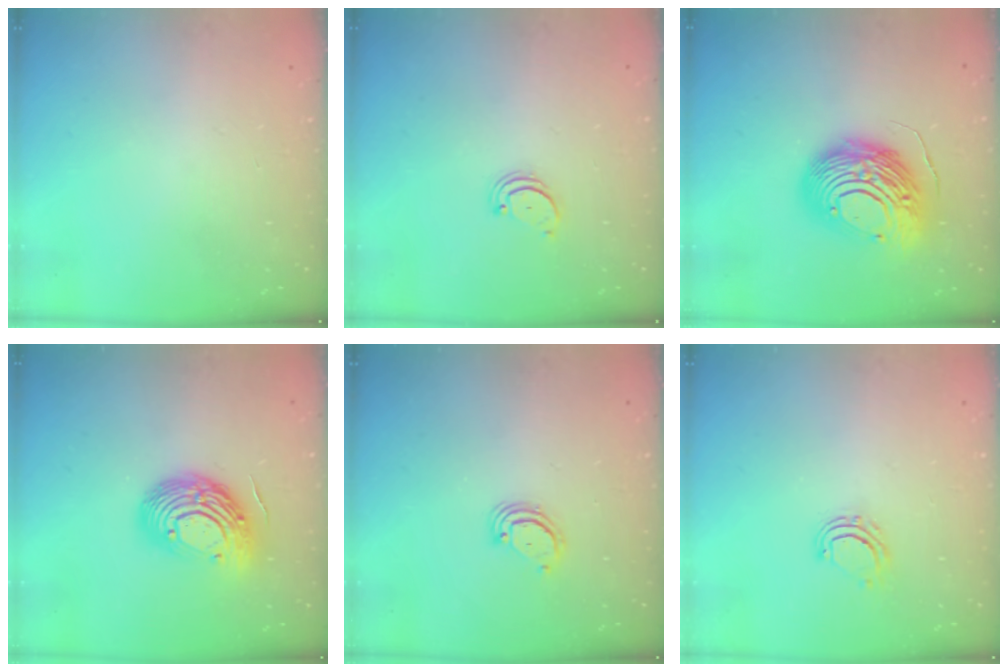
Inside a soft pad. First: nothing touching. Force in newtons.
{"total": 2.2, "press": 2.2, "slide": 0.2}
{"total": 15.4, "press": 15.3, "slide": 1.5}
{"total": 14.9, "press": 14.9, "slide": 1.3}
{"total": 2.8, "press": 2.8, "slide": 0.3}
{"total": 4.5, "press": 4.5, "slide": 0.2}